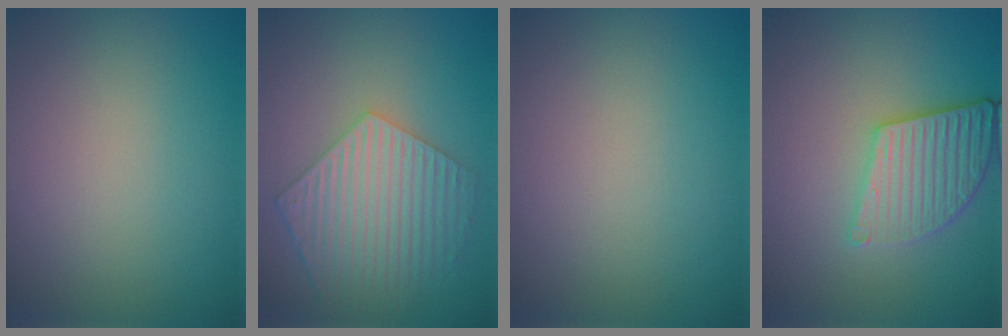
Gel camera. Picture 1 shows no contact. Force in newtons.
{"total": 5.8, "press": 4.6, "slide": 3.6}
{"total": 0.0}
{"total": 4.5, "press": 3.8, "slide": 2.5}